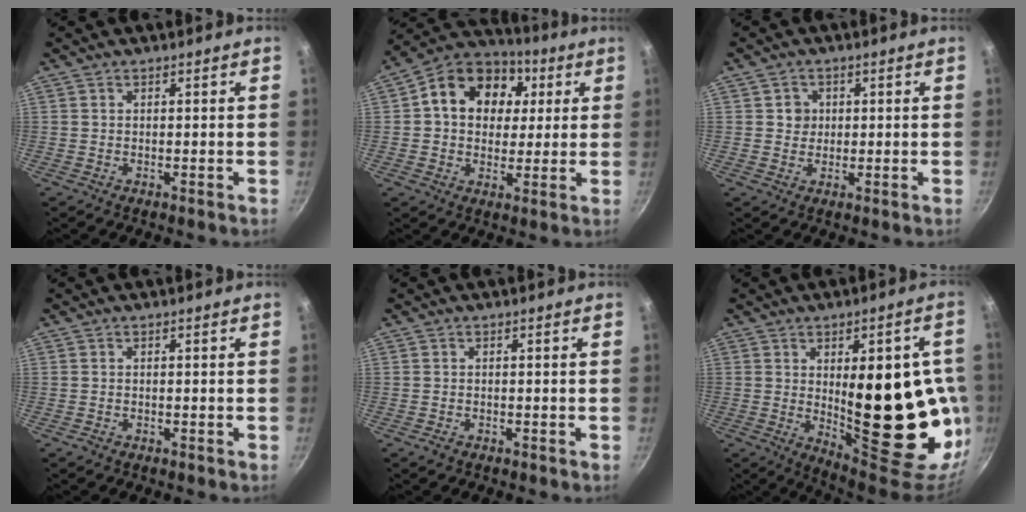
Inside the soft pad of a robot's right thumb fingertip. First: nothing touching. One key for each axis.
{"total": 16.3, "fx": 3.9, "fy": 12.7, "fz": 9.4, "tx": -0.129, "ty": 0.018, "tz": 0.045}
{"total": 2.9, "fx": 0.5, "fy": 2.7, "fz": 0.7, "tx": 0.005, "ty": 0.001, "tz": 0.004}
{"total": 0.9, "fx": -0.6, "fy": 0.5, "fz": 0.4, "tx": -0.013, "ty": 0.007, "tz": -0.008}
{"total": 1.4, "fx": -0.9, "fy": 0.8, "fz": 0.7, "tx": -0.018, "ty": 0.009, "tz": -0.012}
{"total": 26.7, "fx": -0.3, "fy": 11.1, "fz": 24.3, "tx": -0.287, "ty": -0.013, "tz": 0.027}